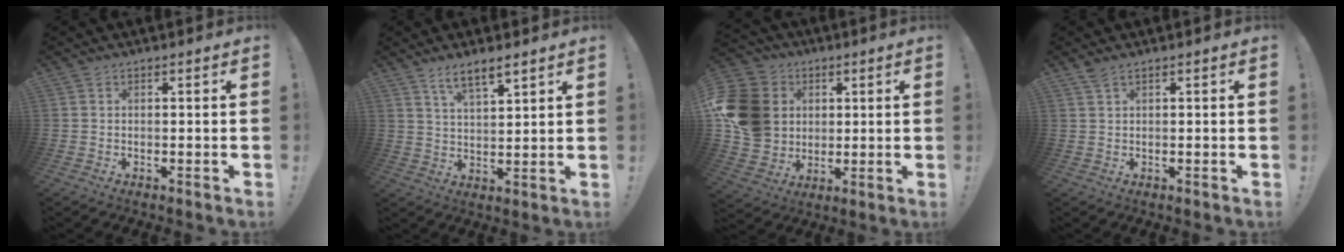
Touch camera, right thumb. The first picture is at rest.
{"total": 6.4, "force": [5.1, 1.6, 3.6], "torque": [-0.064, -0.026, 0.089]}
{"total": 16.5, "force": [2.3, 14.0, 8.3], "torque": [-0.148, 0.001, 0.054]}
{"total": 1.8, "force": [1.3, 0.2, 1.2], "torque": [-0.019, -0.003, 0.023]}